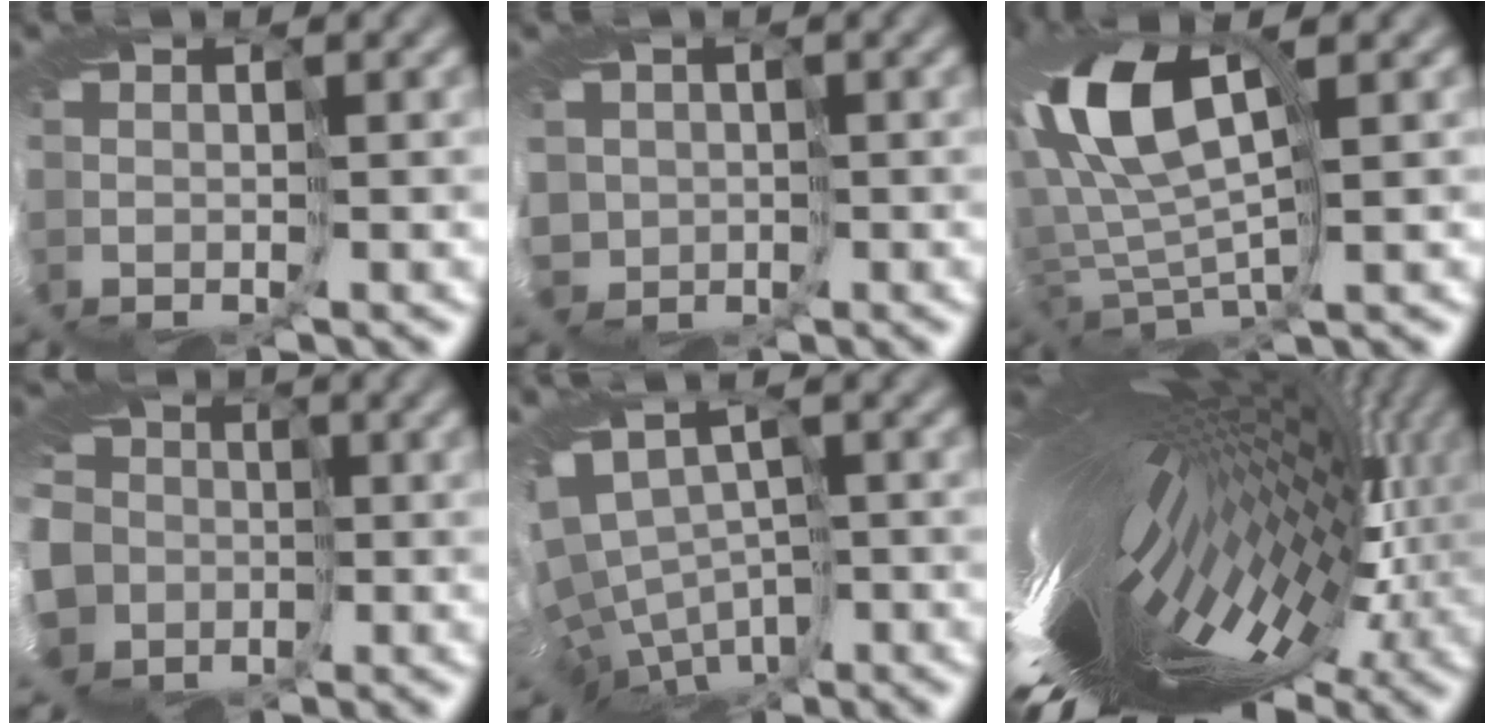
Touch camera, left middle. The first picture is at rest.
{"total": 4.9, "force": [-0.4, 4.9, 0.3], "torque": [-0.035, -0.011, -0.018]}
{"total": 8.5, "force": [2.5, 4.4, 6.8], "torque": [-0.172, 0.019, 0.041]}
{"total": 16.2, "force": [-5.9, 14.5, 4.1], "torque": [-0.146, -0.031, -0.124]}
{"total": 8.9, "force": [-3.1, 6.8, 4.7], "torque": [-0.124, -0.016, 0.002]}
{"total": 17.9, "force": [-0.2, 7.9, 16.1], "torque": [-0.262, 0.021, 0.035]}